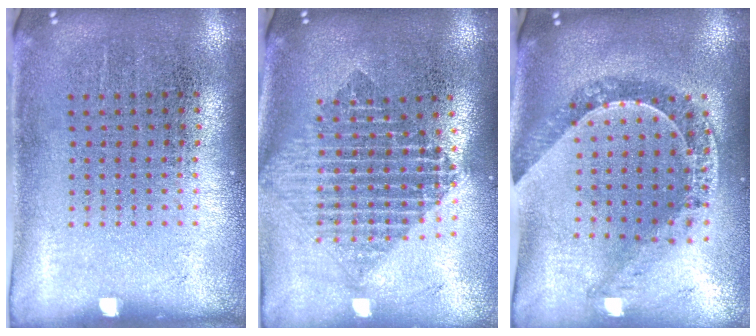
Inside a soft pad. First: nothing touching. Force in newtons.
{"total": 2.0, "press": 1.7, "slide": 1.2}
{"total": 1.1, "press": 1.1, "slide": 0.2}